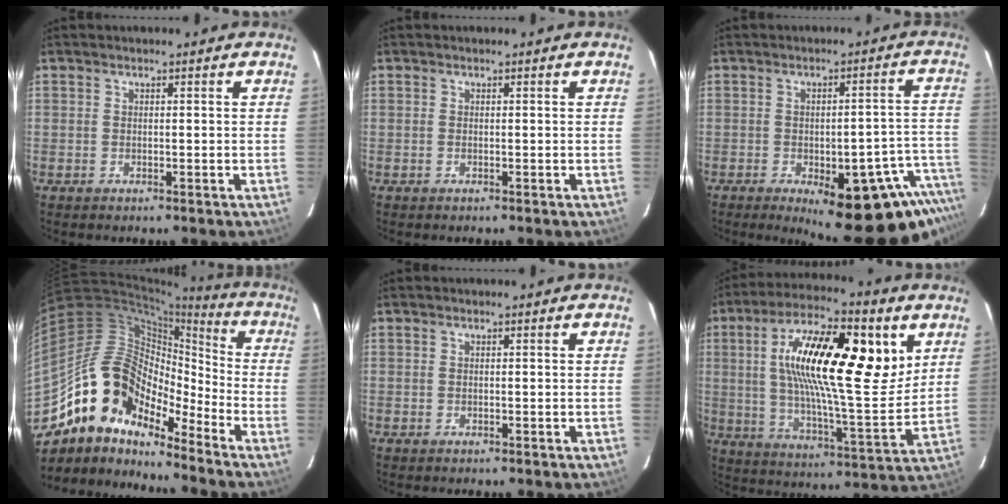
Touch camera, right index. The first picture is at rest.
{"total": 0.0}
{"total": 20.3, "force": [-13.4, 5.9, 14.0], "torque": [-0.142, -0.007, -0.158]}
{"total": 16.3, "force": [-12.1, 7.9, 7.6], "torque": [-0.138, 0.016, -0.235]}
{"total": 0.0}
{"total": 24.3, "force": [7.9, 7.5, 21.7], "torque": [-0.371, 0.017, 0.121]}